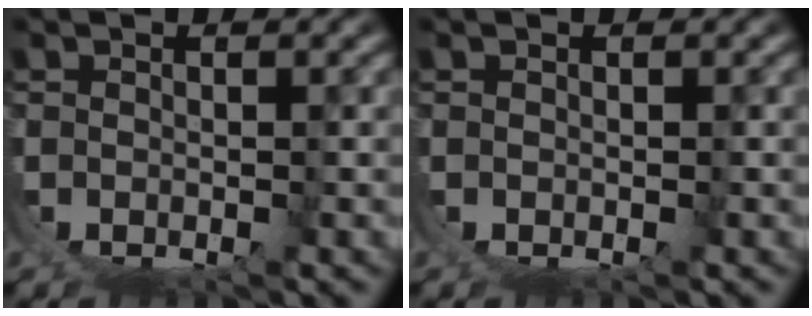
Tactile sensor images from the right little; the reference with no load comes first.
{"total": 0.0}